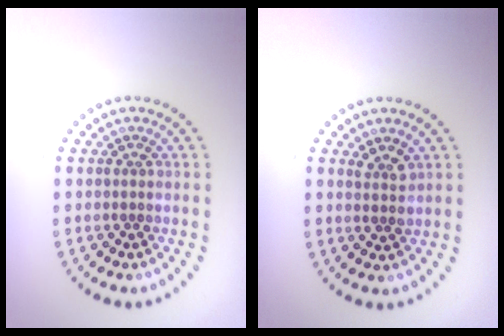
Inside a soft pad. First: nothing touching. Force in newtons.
{"total": 1.3, "press": 1.2, "slide": 0.6}